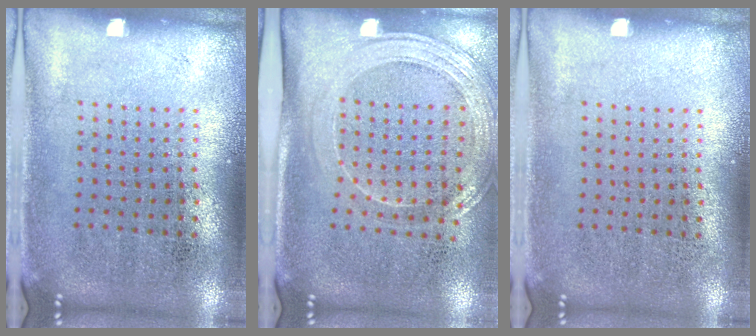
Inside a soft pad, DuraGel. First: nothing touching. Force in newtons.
{"total": 1.9, "press": 1.7, "slide": 0.9}
{"total": 0.0}